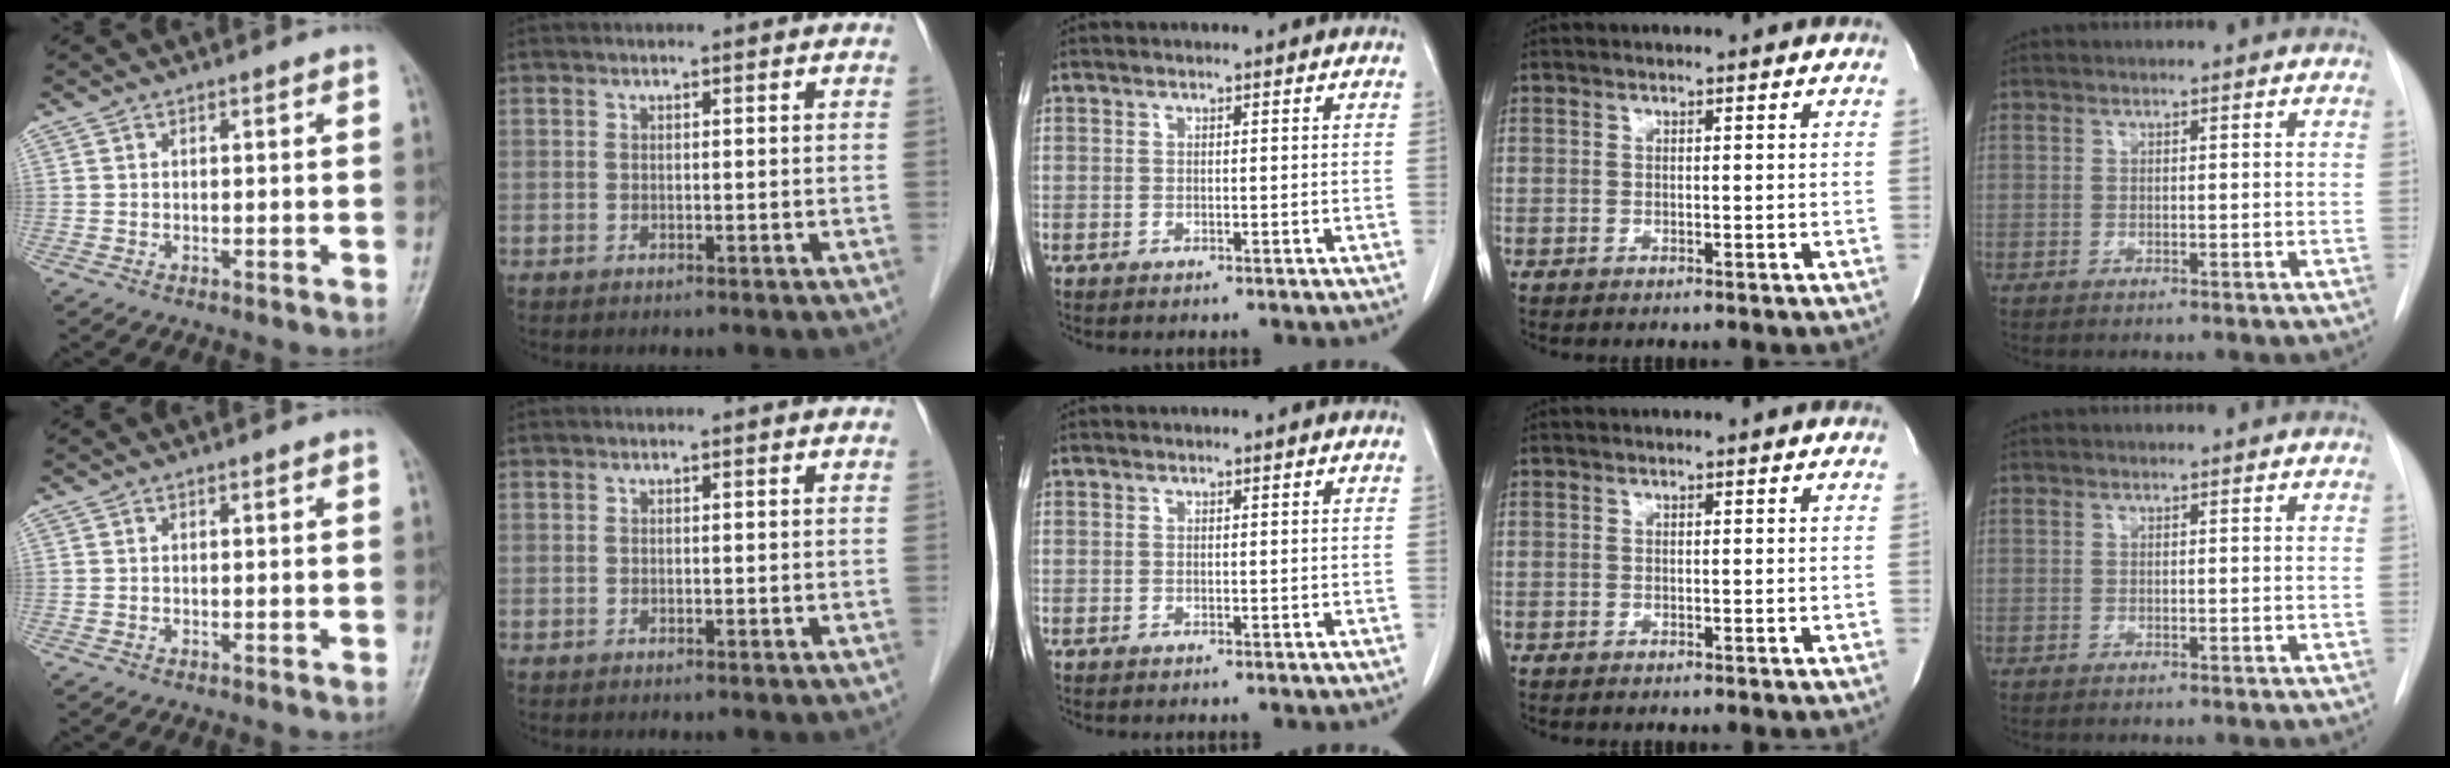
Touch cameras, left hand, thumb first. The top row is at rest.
{}